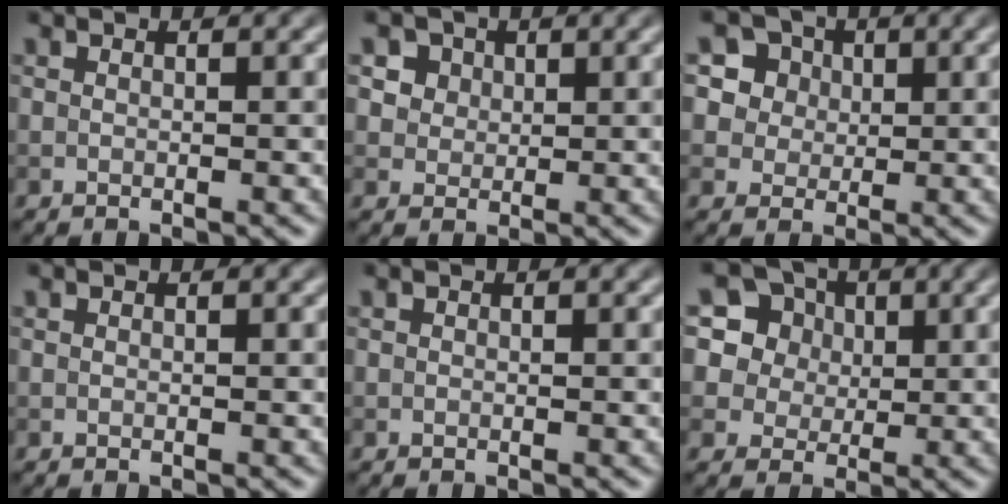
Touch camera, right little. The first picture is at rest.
{"total": 5.4, "force": [2.8, 4.1, 2.2], "torque": [-0.043, 0.008, 0.041]}
{"total": 7.2, "force": [3.5, 5.8, 2.5], "torque": [-0.051, 0.016, 0.048]}
{"total": 0.0}
{"total": 0.0}
{"total": 11.1, "force": [5.5, 8.7, 4.2], "torque": [-0.118, 0.031, 0.088]}